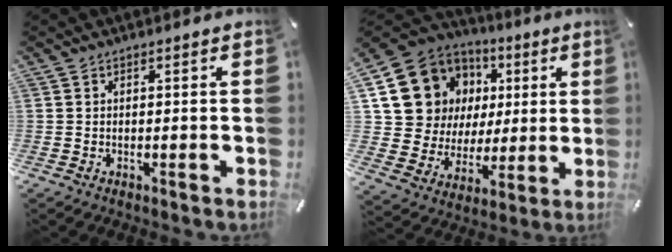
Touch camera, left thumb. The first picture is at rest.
{"total": 15.1, "force": [5.1, 13.5, 4.3], "torque": [-0.068, -0.033, 0.117]}